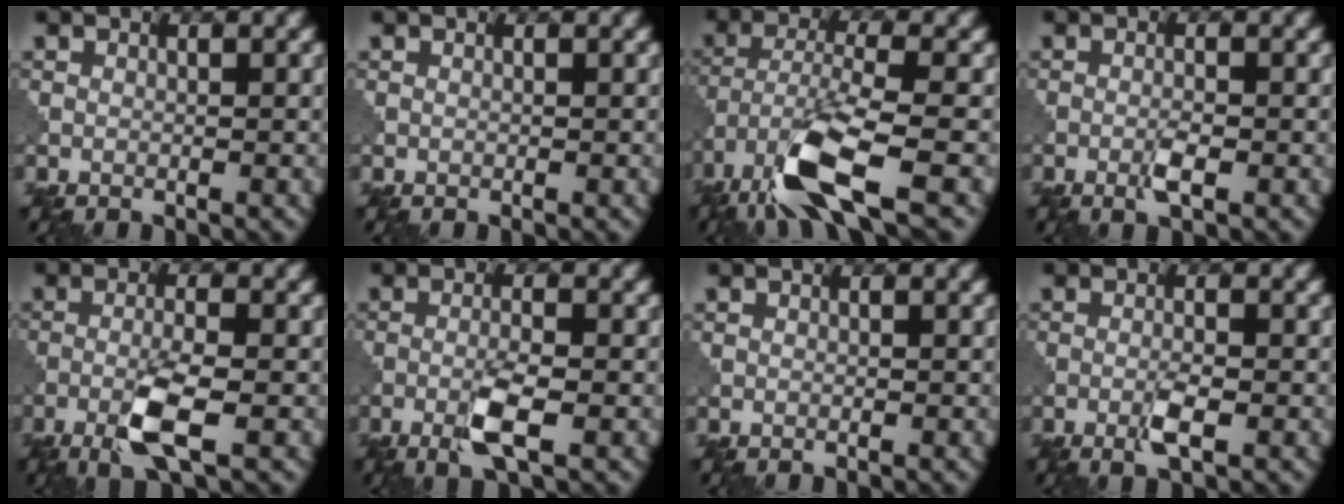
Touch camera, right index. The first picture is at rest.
{"total": 0.0}
{"total": 8.9, "force": [-5.2, 2.1, 6.9], "torque": [-0.135, -0.005, -0.106]}
{"total": 1.8, "force": [-0.7, 0.3, 1.6], "torque": [-0.032, 0.000, -0.017]}
{"total": 4.6, "force": [-2.1, 0.7, 4.0], "torque": [-0.077, 0.002, -0.046]}
{"total": 3.6, "force": [-1.6, 0.6, 3.2], "torque": [-0.062, 0.003, -0.035]}
{"total": 0.0}
{"total": 2.2, "force": [-0.9, 0.3, 2.0], "torque": [-0.039, 0.001, -0.021]}